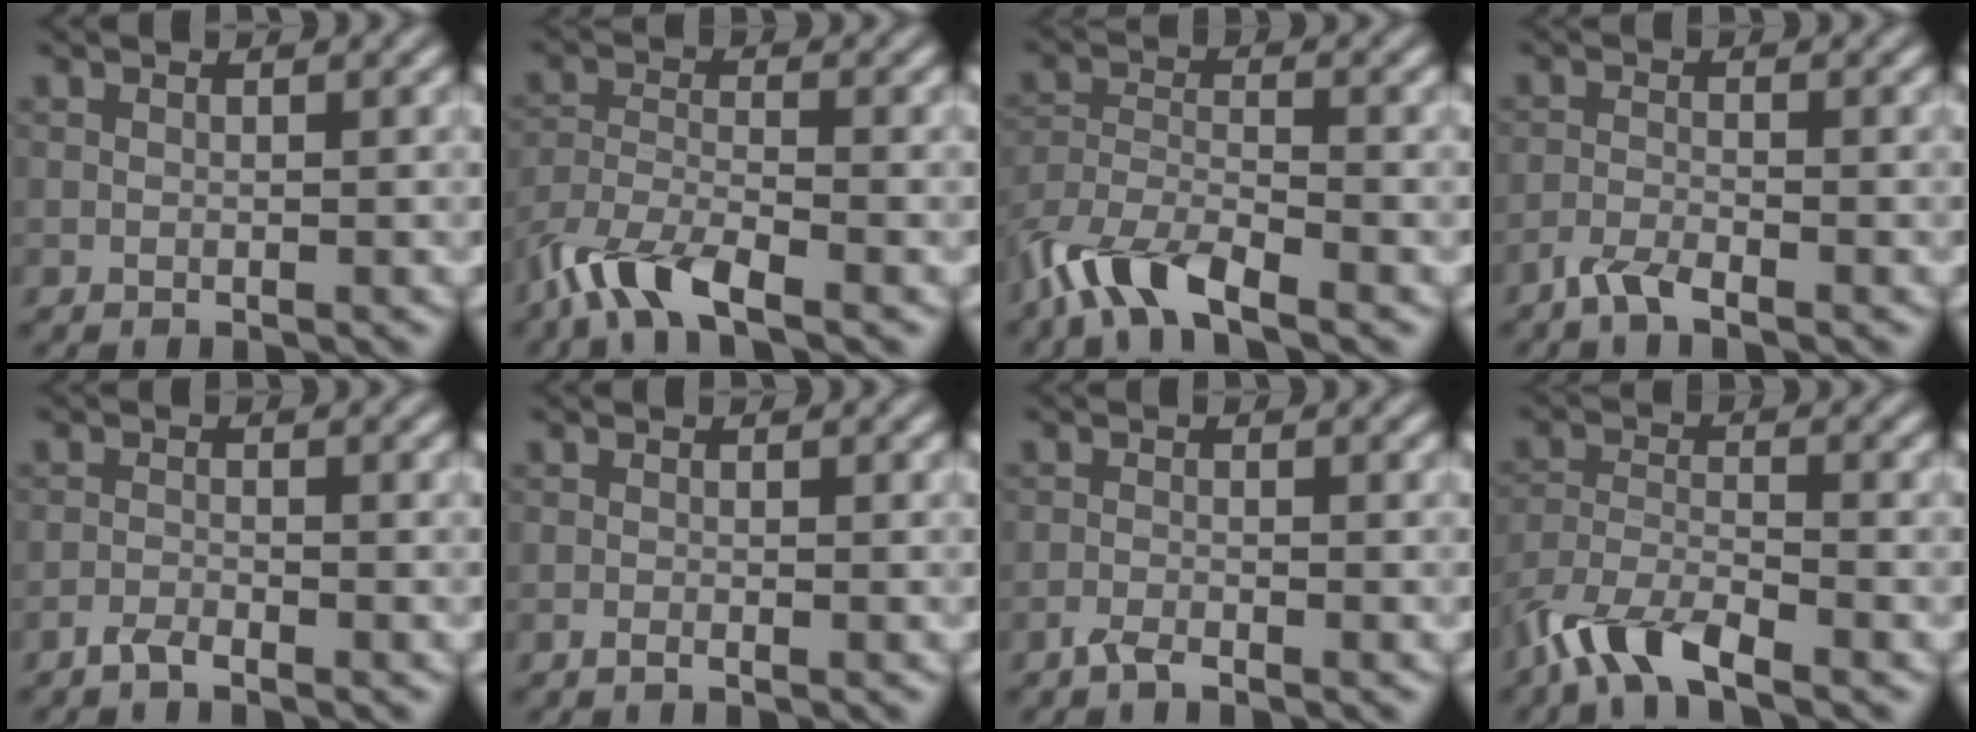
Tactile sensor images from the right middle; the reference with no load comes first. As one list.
[{"total": 5.6, "force": [-4.3, 1.4, 3.3], "torque": [-0.066, -0.006, -0.091]}, {"total": 6.3, "force": [-4.8, 1.7, 3.6], "torque": [-0.069, -0.004, -0.100]}, {"total": 2.2, "force": [-1.7, 0.4, 1.2], "torque": [-0.028, -0.001, -0.041]}, {"total": 1.2, "force": [-1.1, 0.2, 0.6], "torque": [-0.012, 0.003, -0.024]}, {"total": 0.5, "force": [-0.4, 0.1, 0.4], "torque": [-0.005, 0.000, -0.008]}, {"total": 1.3, "force": [-1.0, 0.2, 0.7], "torque": [-0.015, 0.002, -0.023]}, {"total": 5.6, "force": [-4.4, 1.3, 3.2], "torque": [-0.063, -0.006, -0.092]}]